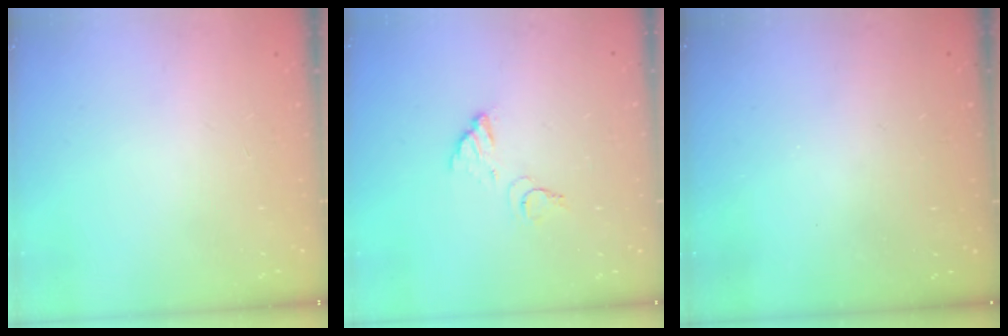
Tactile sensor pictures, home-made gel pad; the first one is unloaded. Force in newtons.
{"total": 5.1, "press": 5.1, "slide": 0.3}
{"total": 3.1, "press": 3.1, "slide": 0.1}